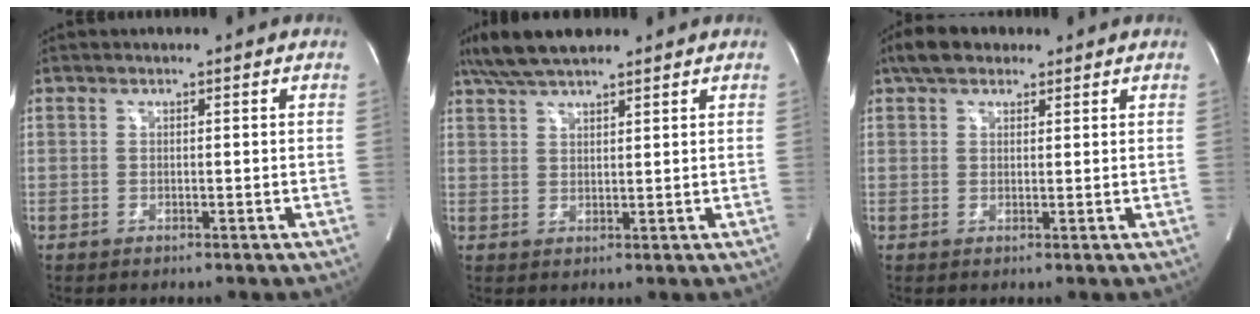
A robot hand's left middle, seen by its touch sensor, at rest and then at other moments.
{"total": 8.1, "force": [6.6, 1.5, 4.4], "torque": [-0.084, 0.030, 0.119]}
{"total": 5.1, "force": [3.7, 2.5, 2.3], "torque": [-0.050, 0.027, 0.068]}